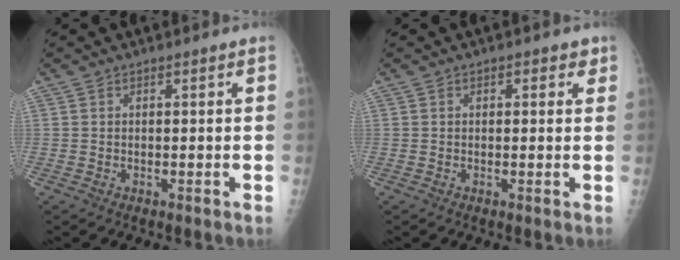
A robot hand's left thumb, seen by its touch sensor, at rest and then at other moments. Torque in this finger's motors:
{"motor_torque": [-0.06, -0.08, -0.25, -0.35, 0.04]}